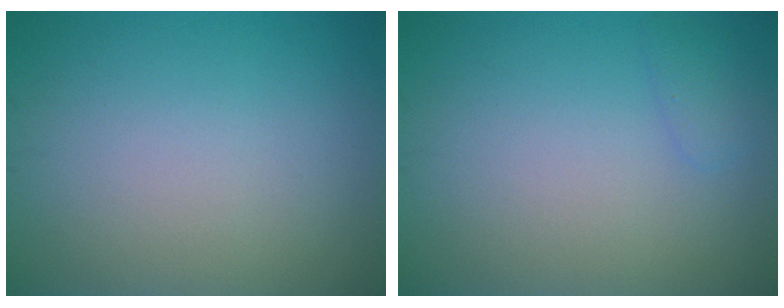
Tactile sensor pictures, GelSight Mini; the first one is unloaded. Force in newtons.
{"total": 1.0, "press": 1.0, "slide": 0.1}